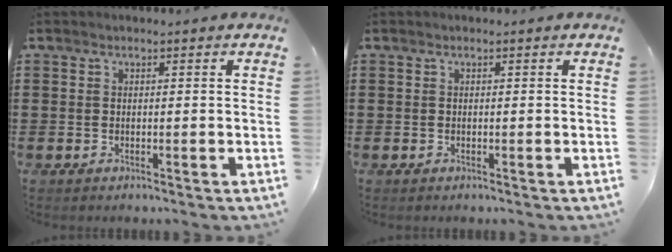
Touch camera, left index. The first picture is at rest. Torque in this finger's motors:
{"motor_torque": [0.25, 0.28, 0.02, 0.01]}